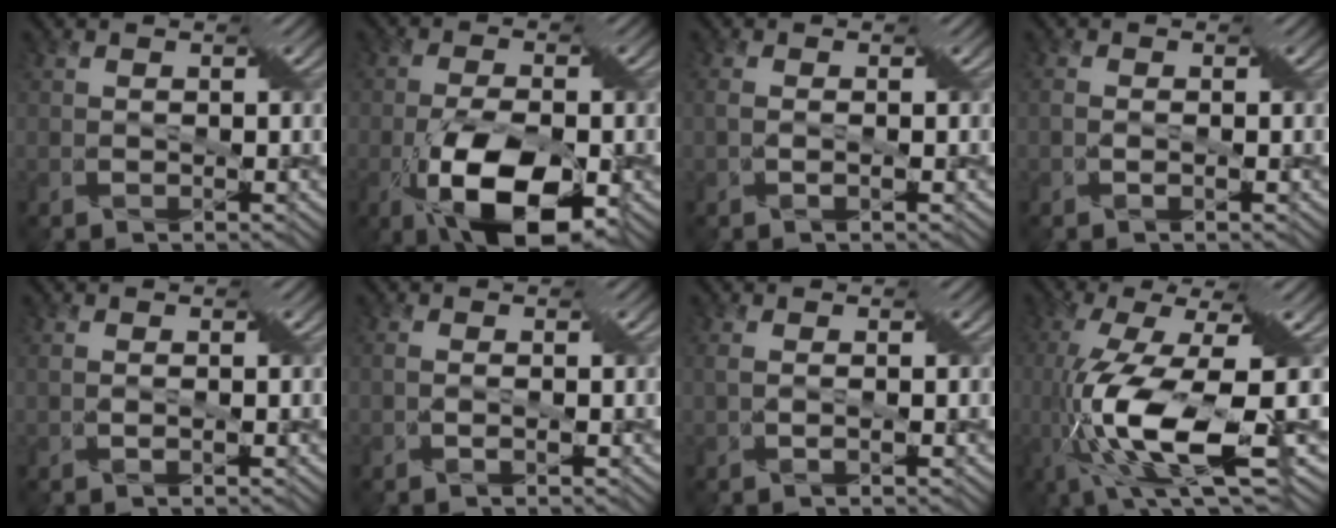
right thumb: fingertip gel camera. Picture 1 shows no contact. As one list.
[{"total": 12.7, "force": [-5.2, 5.4, 10.3], "torque": [-0.187, -0.023, -0.092]}, {"total": 1.8, "force": [-0.3, 0.7, 1.7], "torque": [-0.037, -0.003, -0.005]}, {"total": 1.6, "force": [-0.5, 0.6, 1.4], "torque": [-0.028, -0.002, -0.009]}, {"total": 1.1, "force": [0.1, 0.5, 1.0], "torque": [-0.025, -0.003, 0.005]}, {"total": 1.5, "force": [-0.3, 0.5, 1.4], "torque": [-0.030, -0.003, -0.002]}, {"total": 1.7, "force": [0.1, 0.5, 1.7], "torque": [-0.036, -0.002, 0.005]}, {"total": 13.7, "force": [-3.5, 3.6, 12.8], "torque": [-0.287, -0.013, -0.049]}]